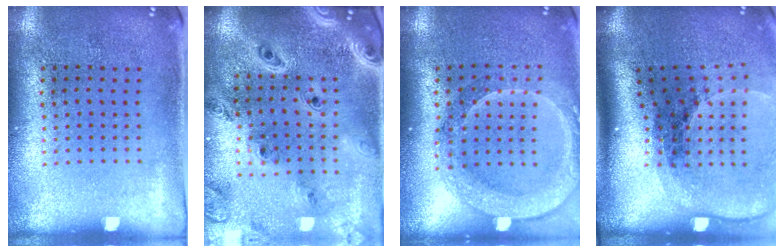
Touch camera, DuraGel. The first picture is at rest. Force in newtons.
{"total": 2.5, "press": 2.2, "slide": 1.1}
{"total": 2.2, "press": 2.0, "slide": 1.1}
{"total": 2.6, "press": 1.8, "slide": 1.8}